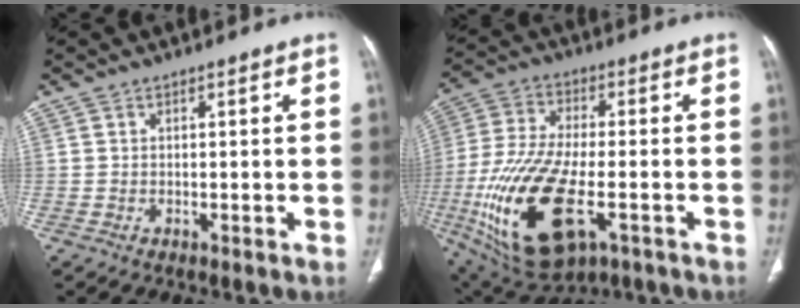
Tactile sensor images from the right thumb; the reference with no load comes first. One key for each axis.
{"total": 22.2, "fx": -6.9, "fy": 9.7, "fz": 18.7, "tx": -0.412, "ty": -0.008, "tz": -0.109}